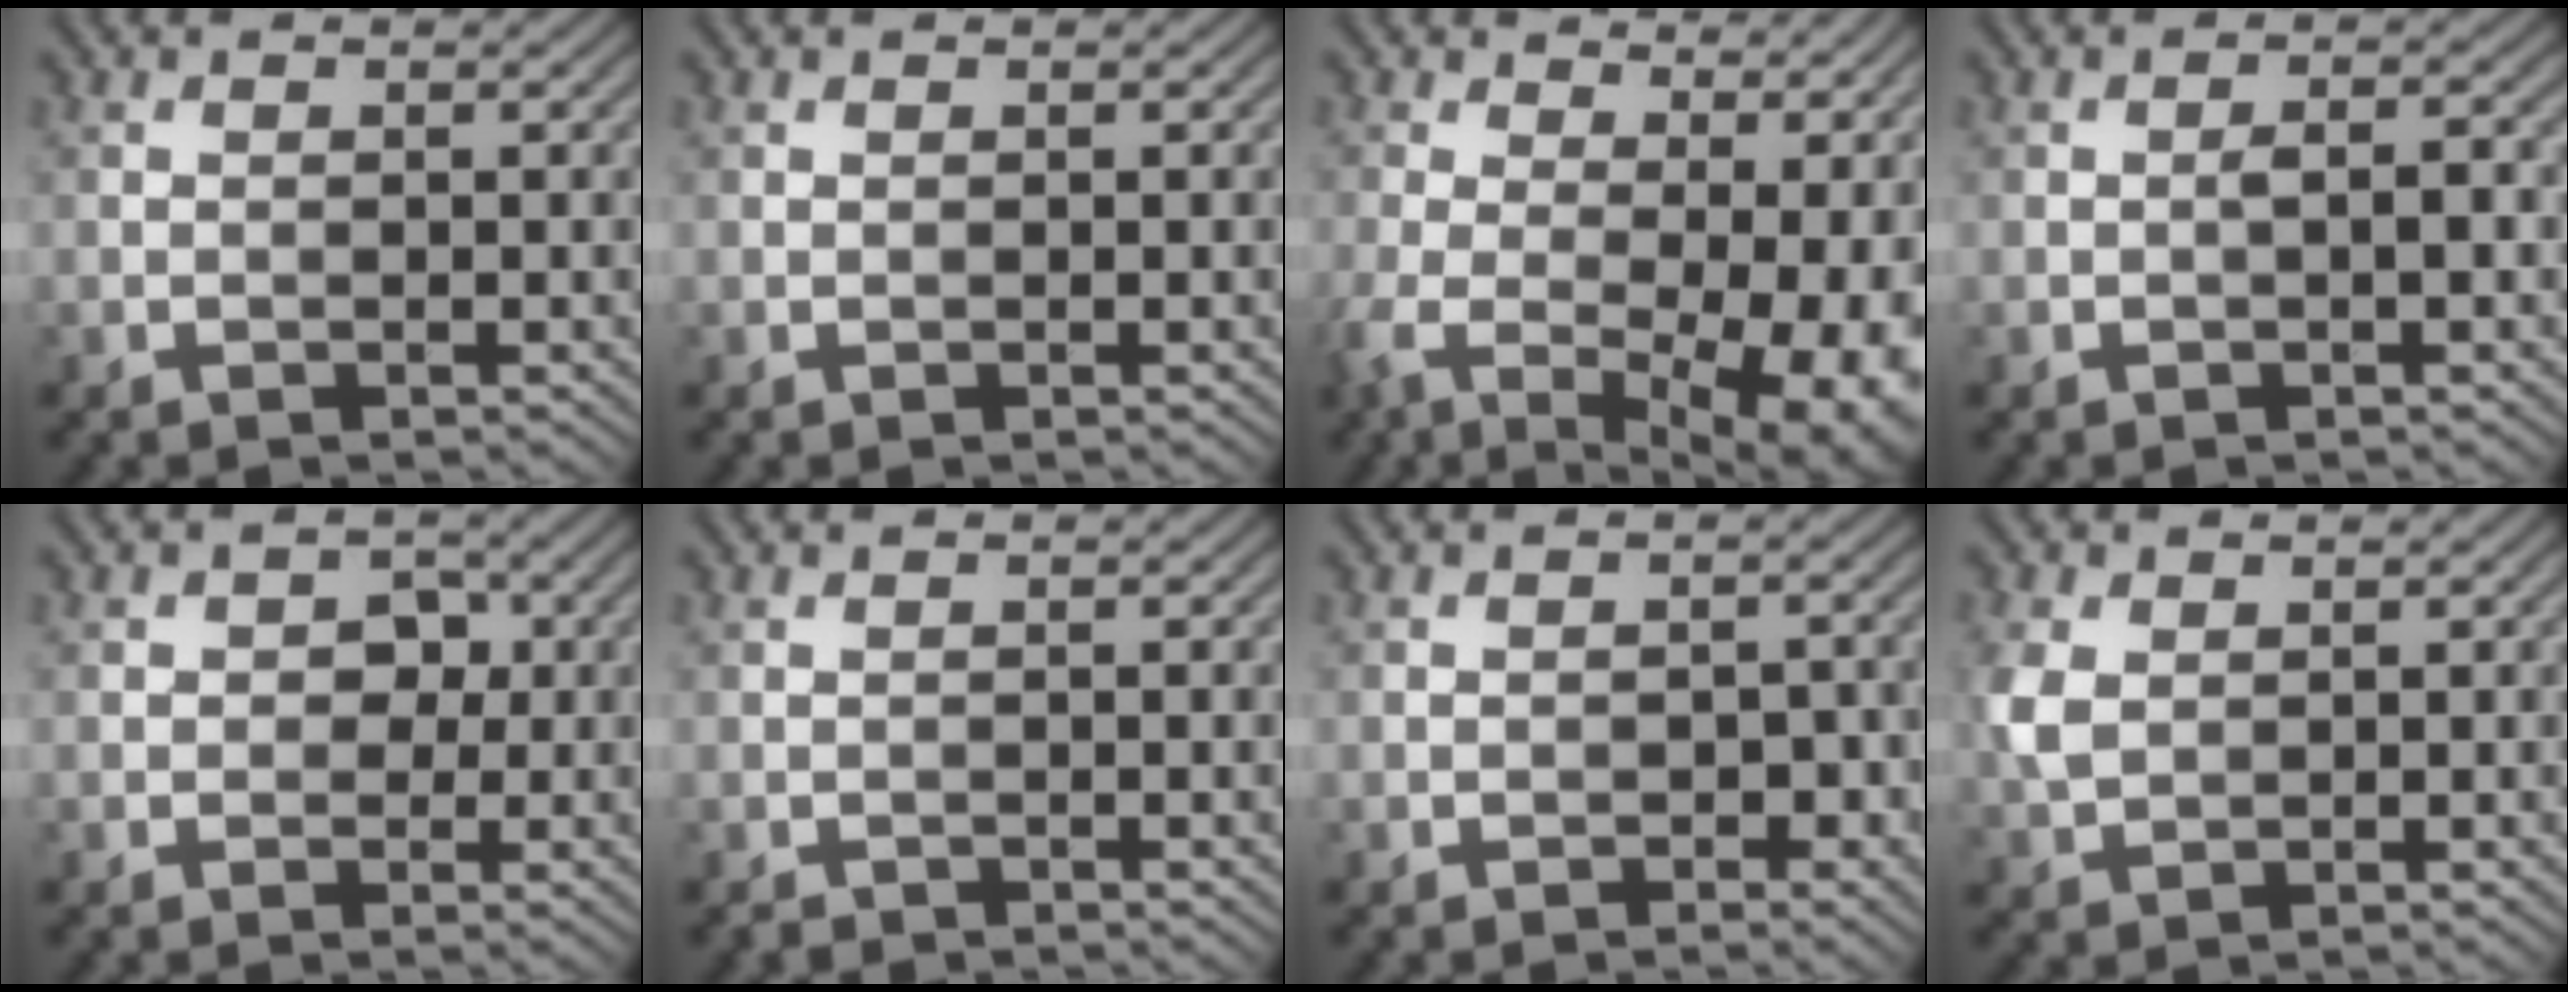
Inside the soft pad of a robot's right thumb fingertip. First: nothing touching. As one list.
[{"total": 0.0}, {"total": 15.9, "force": [-0.4, 8.4, 13.5], "torque": [-0.221, -0.041, 0.035]}, {"total": 2.0, "force": [-0.4, 0.5, 1.8], "torque": [-0.033, 0.005, -0.011]}, {"total": 2.6, "force": [0.1, 2.3, 1.3], "torque": [-0.018, 0.002, -0.007]}, {"total": 0.6, "force": [-0.6, 0.1, 0.0], "torque": [-0.003, -0.001, -0.011]}, {"total": 2.0, "force": [-0.9, 1.3, 1.2], "torque": [-0.018, -0.002, -0.012]}, {"total": 3.5, "force": [0.8, 2.4, 2.4], "torque": [-0.072, 0.003, 0.016]}]